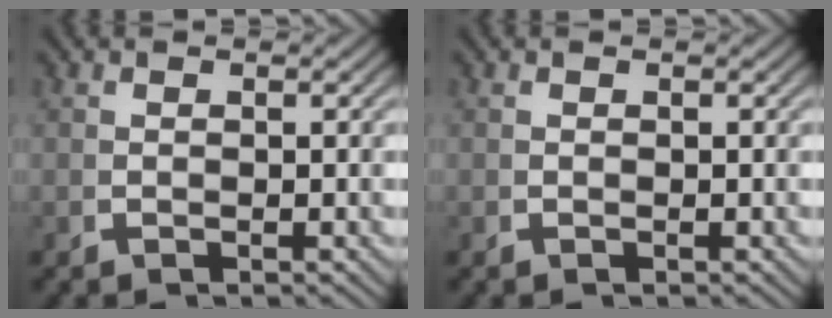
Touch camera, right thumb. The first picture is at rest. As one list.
[{"total": 0.0}]